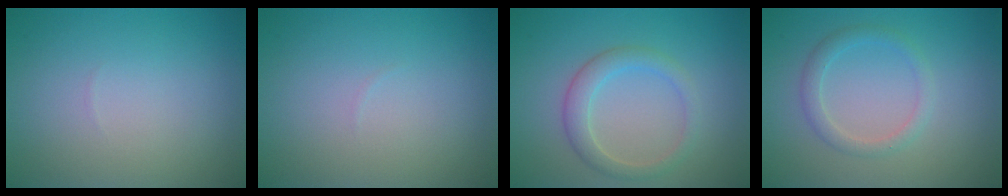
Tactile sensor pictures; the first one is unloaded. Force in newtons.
{"total": 0.0}
{"total": 2.7, "press": 2.7, "slide": 0.1}
{"total": 1.9, "press": 1.9, "slide": 0.1}